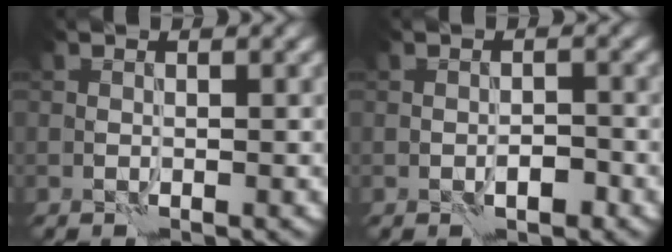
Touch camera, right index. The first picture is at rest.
{"total": 1.4, "force": [-0.8, 0.7, 1.0], "torque": [-0.010, 0.003, -0.011]}